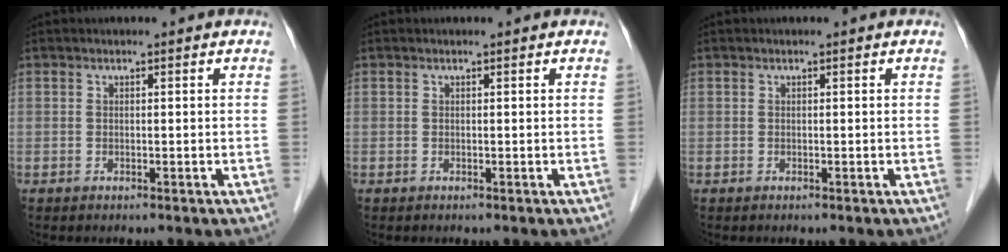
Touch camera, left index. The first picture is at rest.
{"total": 0.0}
{"total": 0.0}